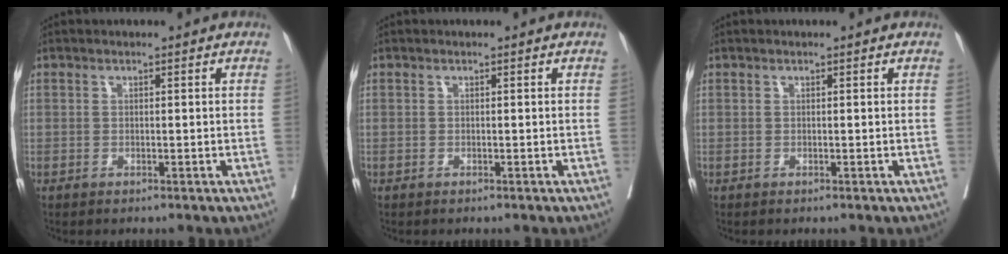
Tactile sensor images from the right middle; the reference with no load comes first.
{"total": 0.0}
{"total": 0.0}